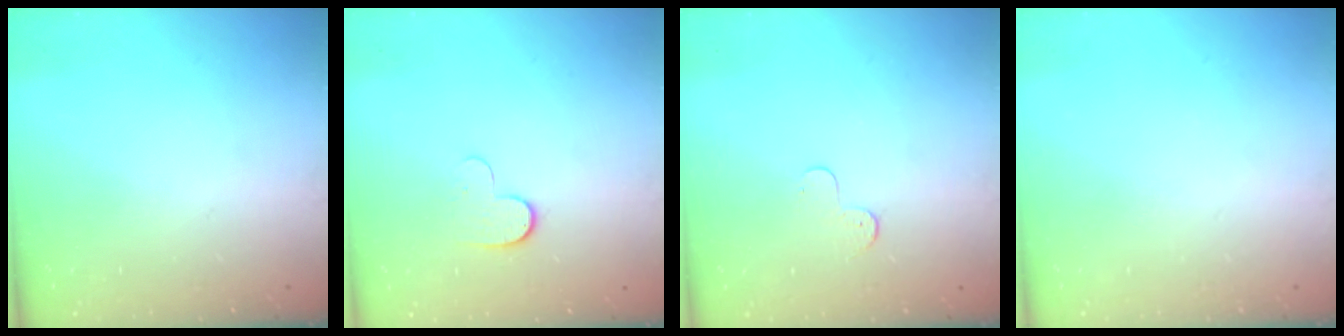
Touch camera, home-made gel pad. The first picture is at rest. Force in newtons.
{"total": 5.4, "press": 5.3, "slide": 1.2}
{"total": 3.9, "press": 3.9, "slide": 0.4}
{"total": 0.0}